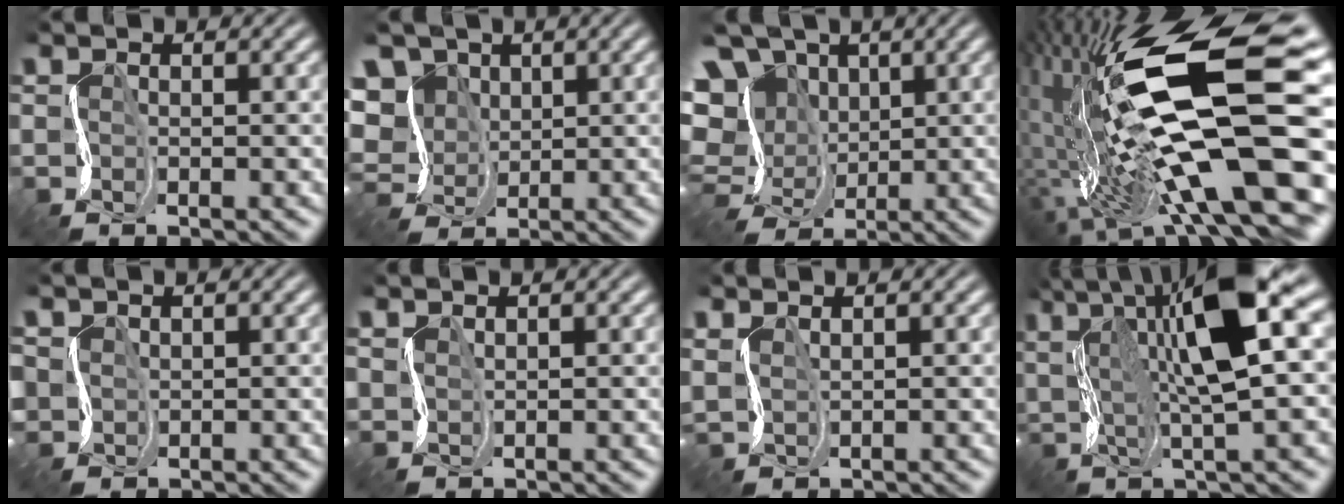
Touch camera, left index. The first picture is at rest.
{"total": 8.1, "force": [2.3, 6.6, 4.1], "torque": [-0.062, 0.017, 0.005]}
{"total": 14.2, "force": [0.6, 11.6, 8.1], "torque": [-0.154, 0.012, -0.016]}
{"total": 18.9, "force": [-0.1, 7.2, 17.4], "torque": [-0.318, -0.002, -0.012]}
{"total": 1.7, "force": [0.7, 1.4, 0.5], "torque": [-0.019, -0.003, 0.016]}
{"total": 1.4, "force": [1.2, 0.4, 0.5], "torque": [-0.014, -0.001, 0.027]}
{"total": 2.0, "force": [1.6, 0.7, 1.1], "torque": [-0.034, 0.004, 0.031]}
{"total": 12.5, "force": [3.8, 3.5, 11.4], "torque": [-0.200, 0.011, 0.064]}